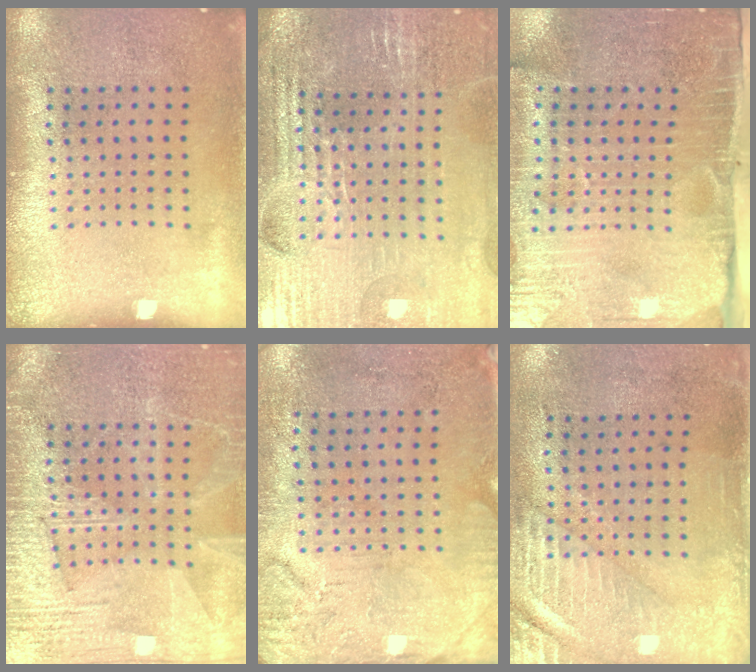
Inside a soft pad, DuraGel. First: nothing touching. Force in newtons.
{"total": 3.4, "press": 3.4, "slide": 0.5}
{"total": 4.5, "press": 3.9, "slide": 2.4}
{"total": 5.3, "press": 5.2, "slide": 0.7}
{"total": 3.2, "press": 2.6, "slide": 1.9}
{"total": 2.9, "press": 2.4, "slide": 1.6}